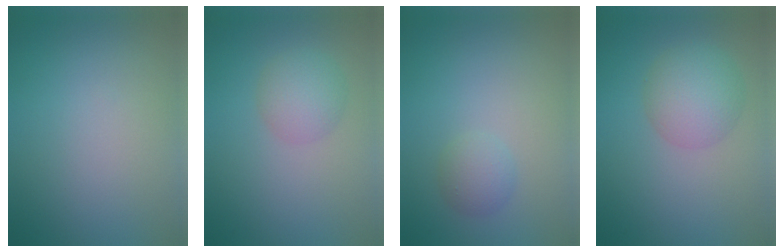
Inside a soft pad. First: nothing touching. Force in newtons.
{"total": 2.9, "press": 2.9, "slide": 0.2}
{"total": 1.7, "press": 1.7, "slide": 0.1}
{"total": 4.3, "press": 4.3, "slide": 0.2}